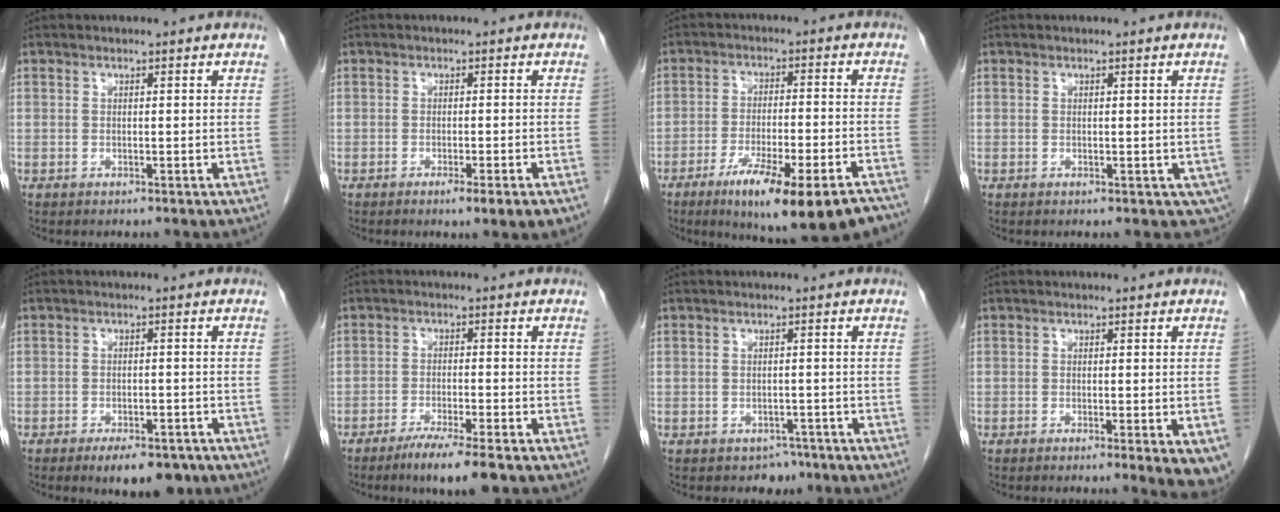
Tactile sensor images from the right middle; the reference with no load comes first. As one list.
[{"total": 4.4, "force": [-2.6, -0.1, 3.6], "torque": [-0.039, -0.012, -0.036]}, {"total": 17.5, "force": [-12.6, 2.1, 12.0], "torque": [-0.137, -0.018, -0.189]}, {"total": 2.5, "force": [-0.5, 1.7, 1.8], "torque": [-0.017, -0.002, -0.003]}, {"total": 7.3, "force": [-5.2, 2.9, 4.2], "torque": [-0.051, 0.000, -0.073]}, {"total": 6.8, "force": [-4.8, 0.1, 4.8], "torque": [-0.078, -0.015, -0.079]}, {"total": 2.5, "force": [-1.8, 1.7, 0.5], "torque": [-0.004, 0.007, -0.020]}, {"total": 6.6, "force": [-3.9, 1.0, 5.2], "torque": [-0.041, -0.015, -0.057]}]